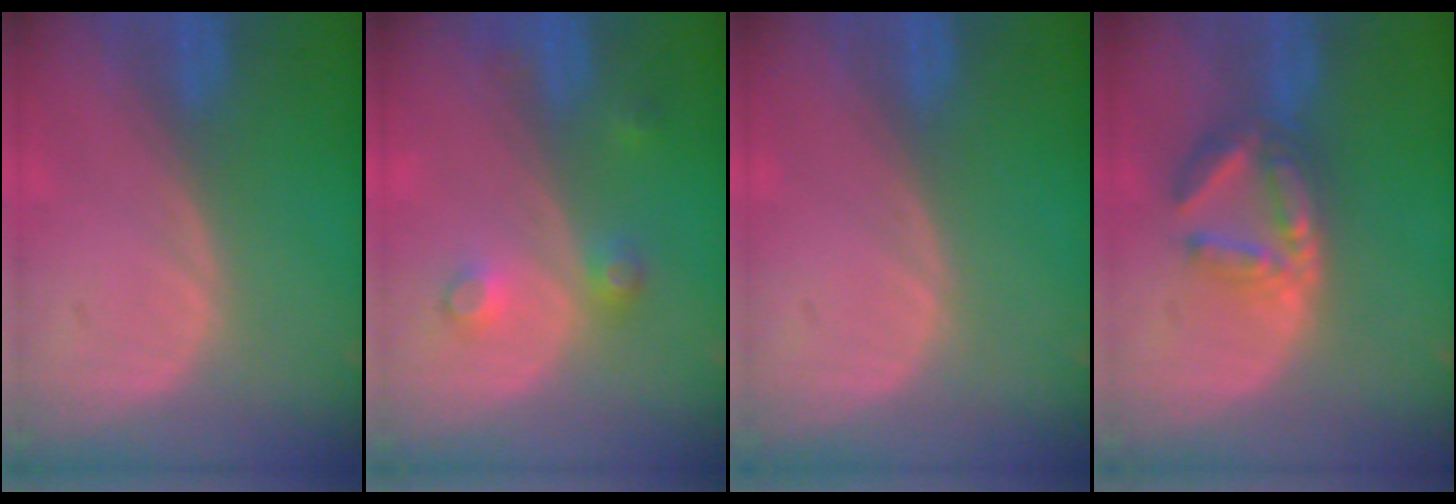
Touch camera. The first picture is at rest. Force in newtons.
{"total": 3.6, "press": 3.3, "slide": 1.5}
{"total": 0.0}
{"total": 6.1, "press": 5.7, "slide": 2.3}